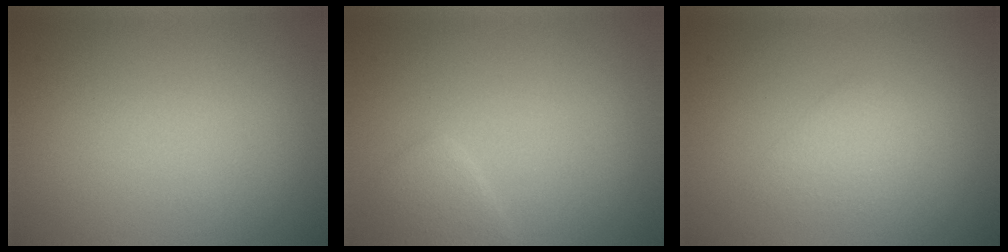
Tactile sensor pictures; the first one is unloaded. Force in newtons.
{"total": 1.6, "press": 1.6, "slide": 0.1}
{"total": 1.6, "press": 1.6, "slide": 0.0}